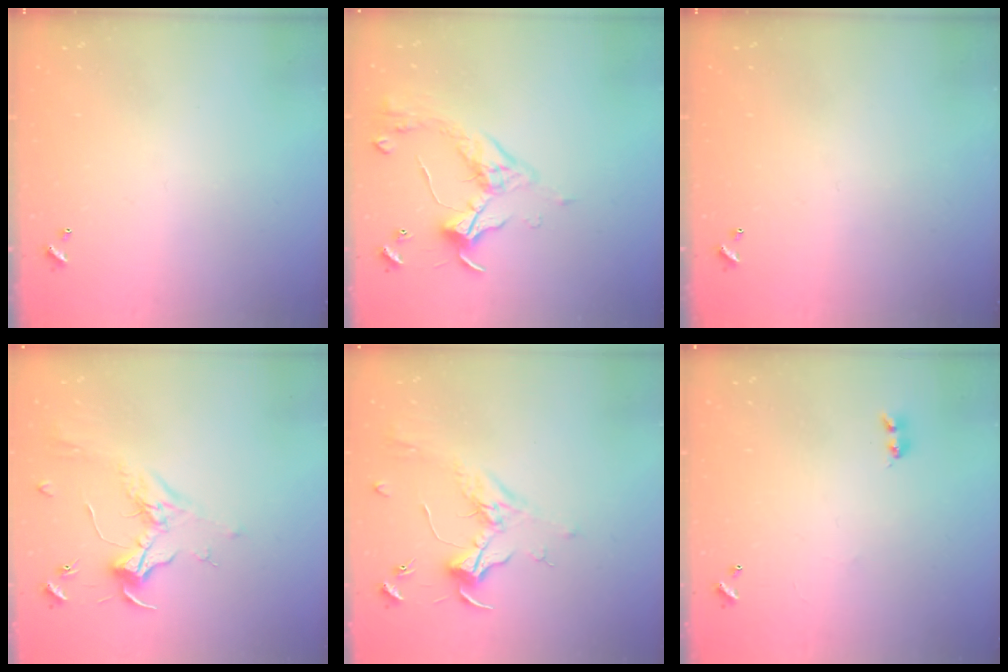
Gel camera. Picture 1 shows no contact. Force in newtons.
{"total": 3.2, "press": 3.2, "slide": 0.6}
{"total": 0.0}
{"total": 1.8, "press": 1.7, "slide": 0.7}
{"total": 1.9, "press": 1.7, "slide": 0.8}
{"total": 2.2, "press": 2.1, "slide": 0.6}